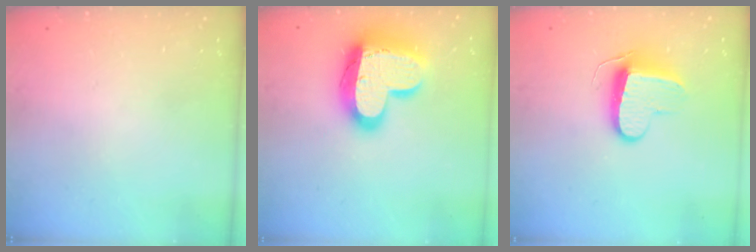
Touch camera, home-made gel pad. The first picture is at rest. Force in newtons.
{"total": 19.7, "press": 19.7, "slide": 1.4}
{"total": 9.6, "press": 9.6, "slide": 0.2}